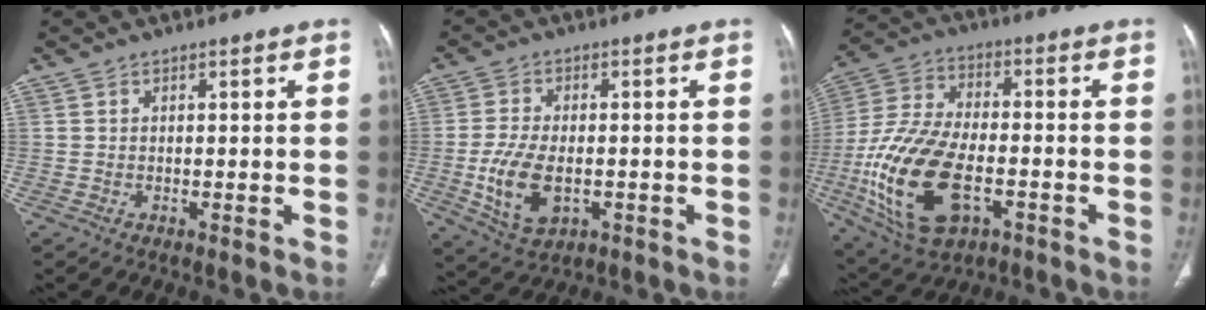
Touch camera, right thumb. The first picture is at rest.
{"total": 10.0, "force": [-2.2, 5.9, 7.8], "torque": [-0.153, -0.001, -0.029]}
{"total": 20.9, "force": [-6.1, 11.3, 16.4], "torque": [-0.347, 0.013, -0.102]}